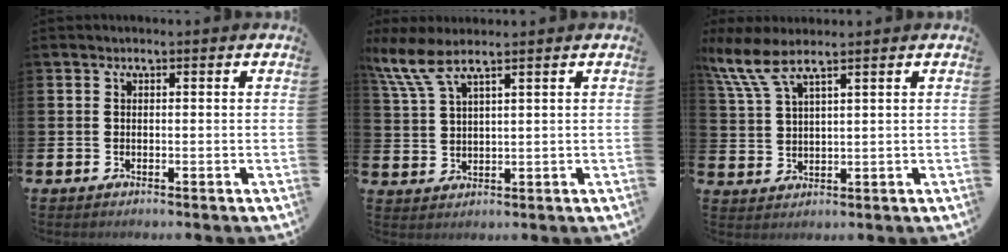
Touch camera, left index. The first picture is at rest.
{"total": 5.8, "force": [4.6, 0.7, 3.5], "torque": [-0.086, -0.010, 0.084]}
{"total": 6.3, "force": [5.0, 0.9, 3.6], "torque": [-0.091, -0.010, 0.092]}